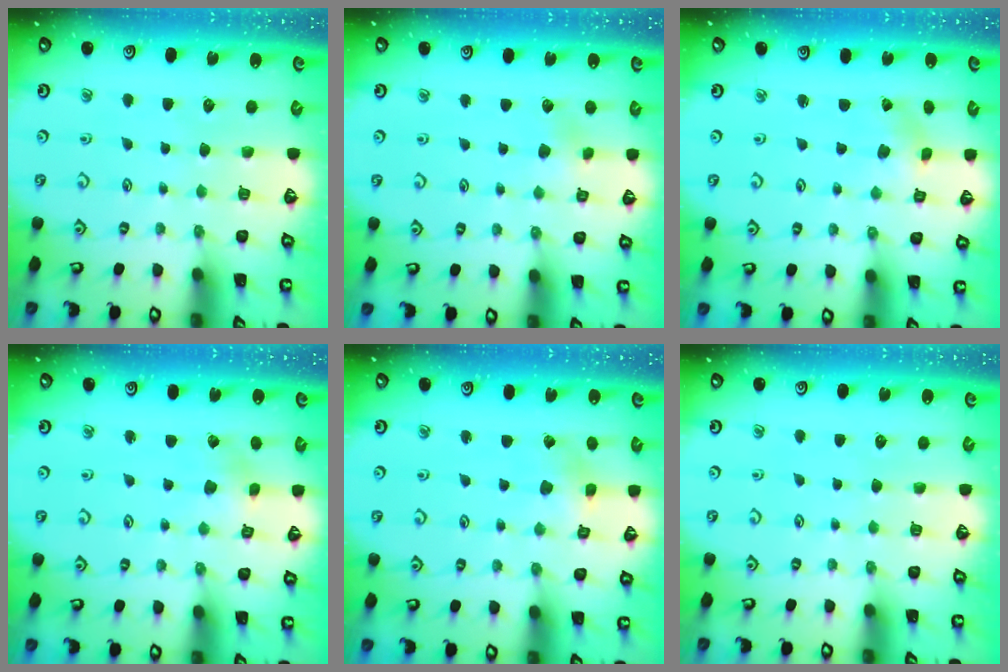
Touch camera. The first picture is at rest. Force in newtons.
{"total": 2.5, "press": 2.5, "slide": 0.4}
{"total": 0.0}
{"total": 2.2, "press": 2.2, "slide": 0.3}
{"total": 2.7, "press": 2.7, "slide": 0.2}
{"total": 0.0}